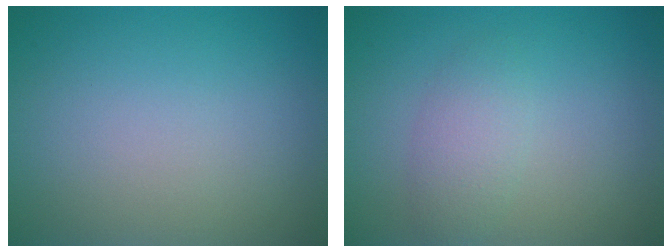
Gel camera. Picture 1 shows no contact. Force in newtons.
{"total": 2.2, "press": 2.2, "slide": 0.1}